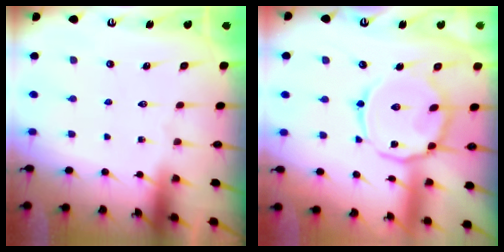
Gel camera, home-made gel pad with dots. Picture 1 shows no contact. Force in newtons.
{"total": 13.3, "press": 13.2, "slide": 1.1}